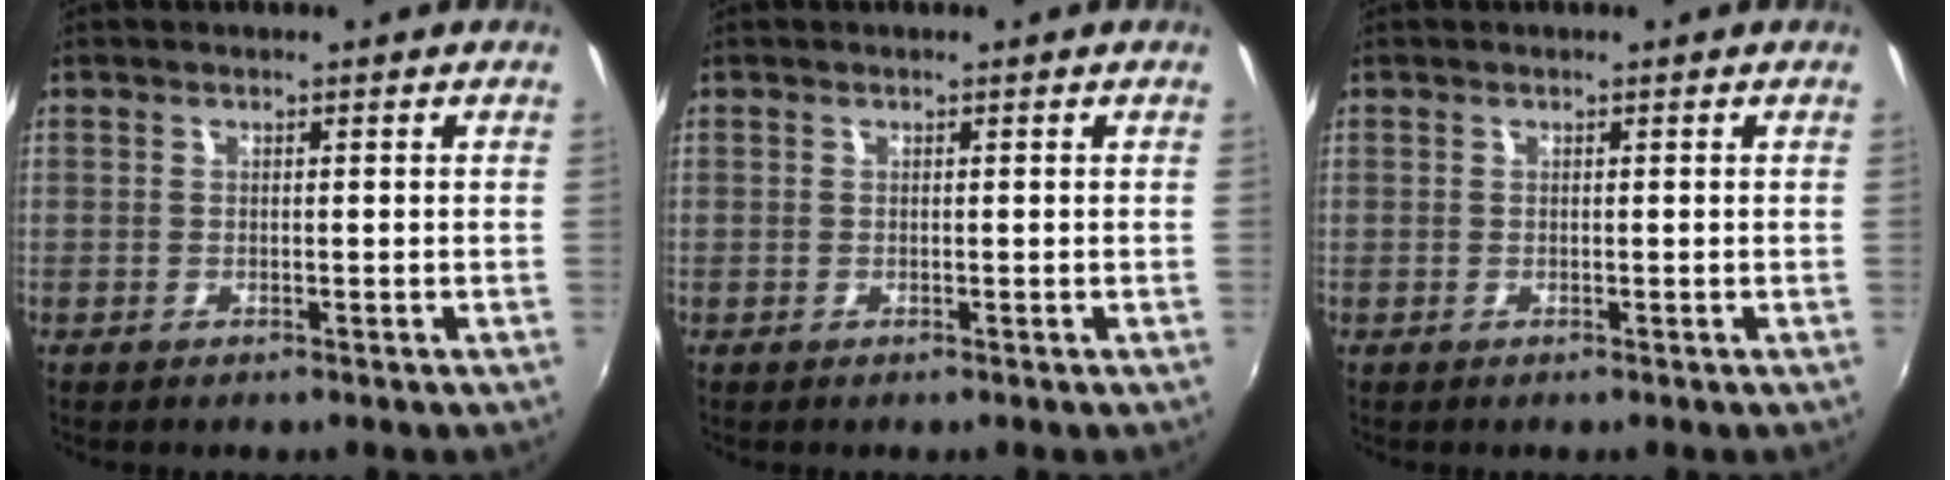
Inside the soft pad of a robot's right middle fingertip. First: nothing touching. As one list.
[{"total": 0.0}, {"total": 0.0}]